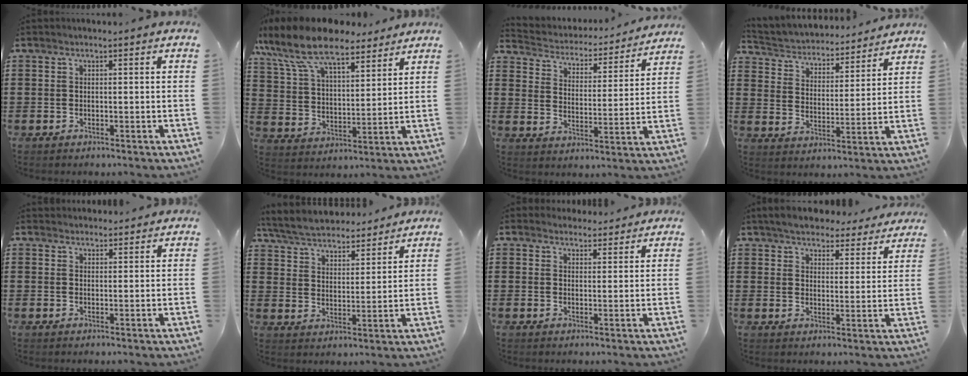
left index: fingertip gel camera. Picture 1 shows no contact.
{"total": 11.6, "force": [9.5, 3.6, 5.6], "torque": [-0.147, -0.032, 0.171]}
{"total": 3.2, "force": [3.2, 0.5, 0.0], "torque": [-0.023, -0.029, 0.046]}
{"total": 3.5, "force": [3.5, 0.6, 0.0], "torque": [-0.024, -0.031, 0.052]}
{"total": 2.6, "force": [2.6, 0.5, -0.3], "torque": [-0.002, -0.004, 0.050]}
{"total": 5.5, "force": [5.4, 0.8, 1.1], "torque": [-0.049, -0.030, 0.093]}
{"total": 3.1, "force": [2.9, 0.9, 0.0], "torque": [-0.008, -0.004, 0.056]}
{"total": 5.2, "force": [5.0, 0.9, 1.0], "torque": [-0.043, -0.020, 0.090]}